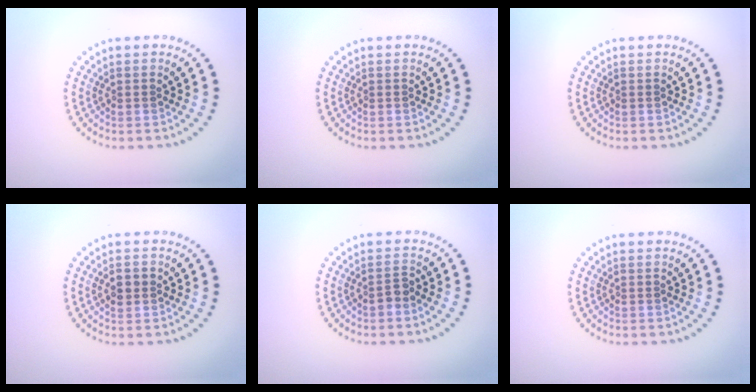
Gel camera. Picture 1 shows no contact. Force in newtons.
{"total": 0.0}
{"total": 0.0}
{"total": 1.9, "press": 1.9, "slide": 0.1}
{"total": 1.0, "press": 0.8, "slide": 0.7}
{"total": 0.0}